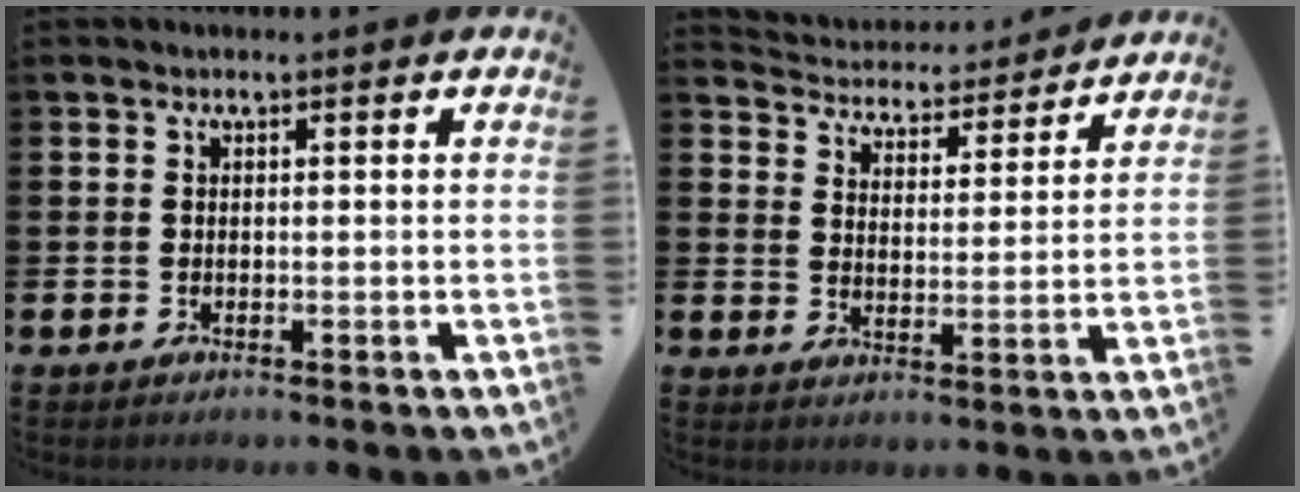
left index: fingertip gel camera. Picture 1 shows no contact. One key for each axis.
{"total": 4.6, "fx": 4.5, "fy": 1.0, "fz": -0.1, "tx": -0.014, "ty": -0.045, "tz": 0.074}